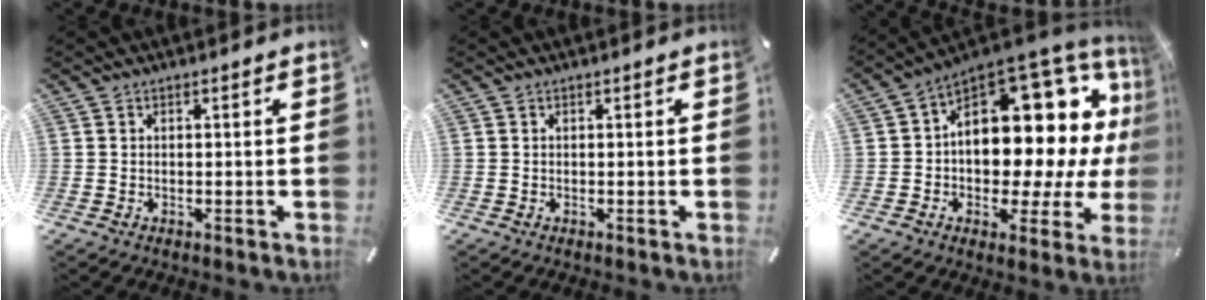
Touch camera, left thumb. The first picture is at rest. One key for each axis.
{"total": 0.0}
{"total": 17.7, "fx": 5.5, "fy": 11.4, "fz": 12.5, "tx": -0.141, "ty": -0.081, "tz": 0.092}